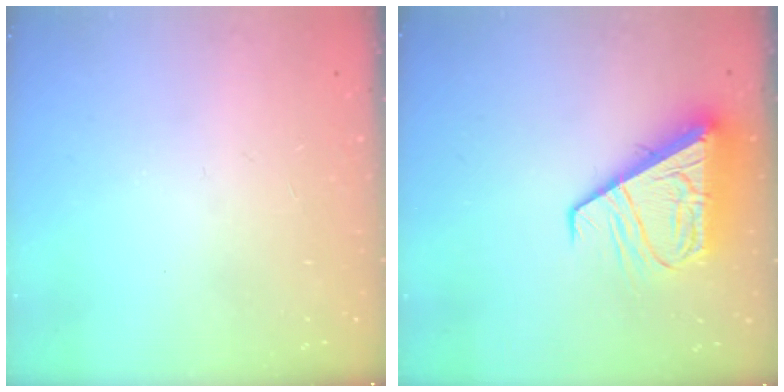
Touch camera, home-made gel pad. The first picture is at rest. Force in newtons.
{"total": 12.3, "press": 12.3, "slide": 1.4}